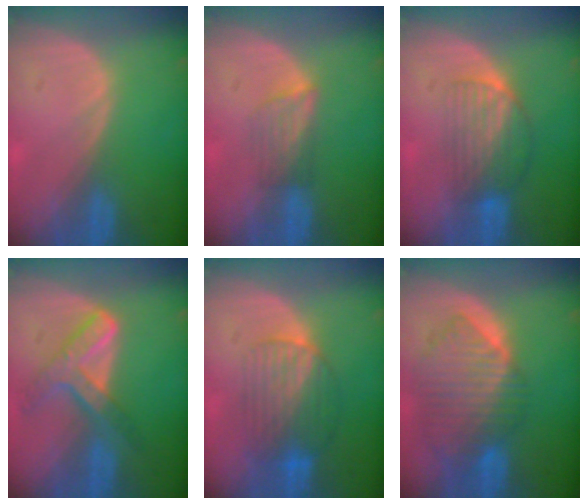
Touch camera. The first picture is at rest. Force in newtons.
{"total": 3.5, "press": 3.2, "slide": 1.4}
{"total": 6.8, "press": 6.0, "slide": 3.2}
{"total": 7.3, "press": 6.2, "slide": 3.9}
{"total": 7.1, "press": 7.0, "slide": 1.5}
{"total": 10.2, "press": 8.9, "slide": 5.1}